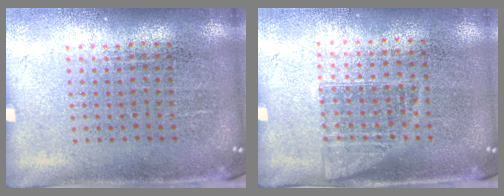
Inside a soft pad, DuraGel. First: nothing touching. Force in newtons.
{"total": 0.9, "press": 0.8, "slide": 0.5}